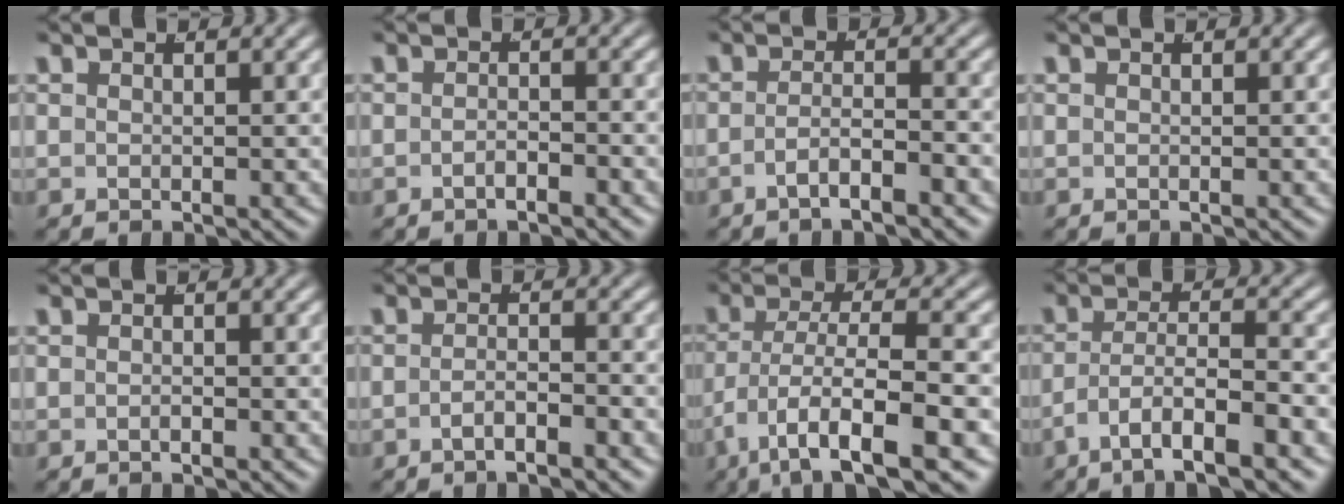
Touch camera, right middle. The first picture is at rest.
{"total": 1.5, "force": [-1.4, 0.1, 0.7], "torque": [-0.008, 0.001, -0.028]}
{"total": 3.2, "force": [-2.6, 0.2, 1.7], "torque": [-0.032, -0.013, -0.042]}
{"total": 0.0}
{"total": 0.5, "force": [-0.5, 0.0, 0.3], "torque": [-0.007, 0.001, -0.009]}
{"total": 2.4, "force": [-2.1, 0.1, 1.2], "torque": [-0.020, -0.007, -0.037]}
{"total": 8.6, "force": [-5.3, 2.9, 6.1], "torque": [-0.119, -0.038, -0.061]}
{"total": 5.5, "force": [-3.3, 1.6, 4.1], "torque": [-0.081, -0.022, -0.042]}